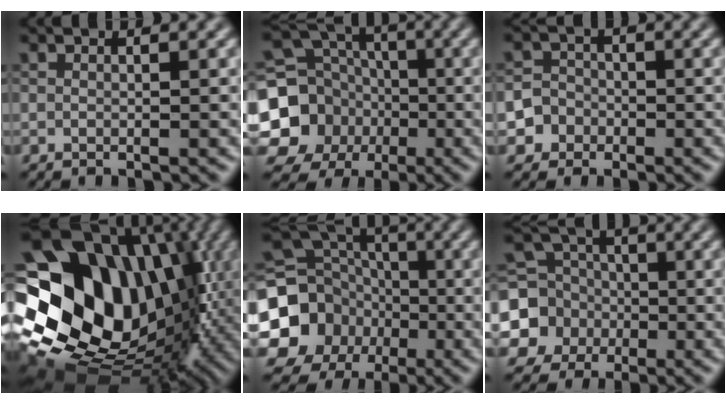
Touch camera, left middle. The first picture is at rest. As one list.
[{"total": 12.6, "force": [-2.8, 11.5, 4.2], "torque": [-0.105, -0.010, -0.070]}, {"total": 3.7, "force": [-1.9, 3.2, 0.2], "torque": [0.027, 0.000, -0.040]}, {"total": 19.6, "force": [0.6, 14.8, 12.8], "torque": [-0.217, -0.030, 0.038]}, {"total": 16.7, "force": [-4.3, 15.3, 5.1], "torque": [-0.136, -0.009, -0.102]}, {"total": 8.3, "force": [-1.8, 7.7, 2.4], "torque": [-0.062, -0.004, -0.063]}]